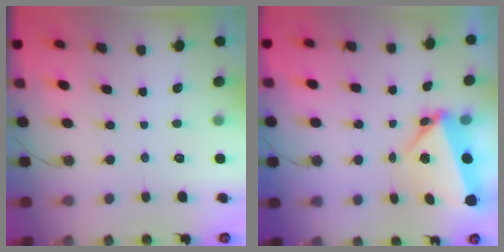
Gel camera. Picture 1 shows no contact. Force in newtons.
{"total": 5.0, "press": 4.8, "slide": 1.6}